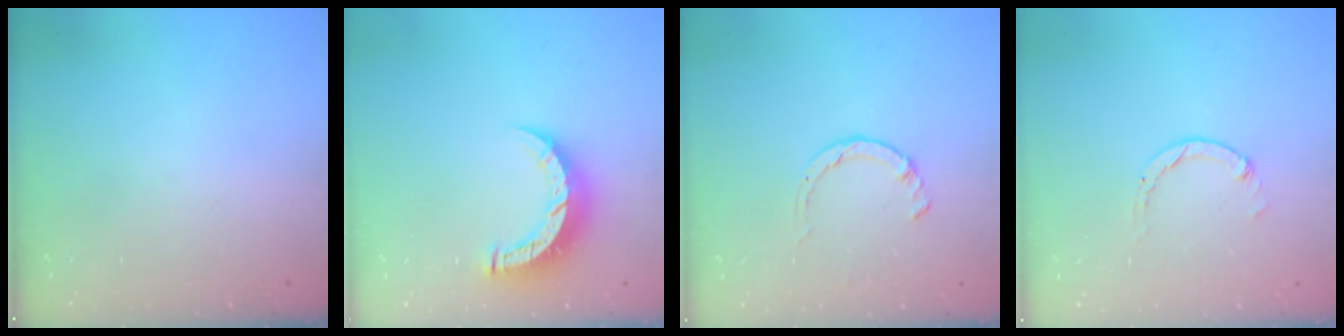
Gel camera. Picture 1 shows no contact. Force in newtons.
{"total": 10.2, "press": 10.1, "slide": 1.0}
{"total": 1.4, "press": 1.4, "slide": 0.3}
{"total": 1.3, "press": 1.2, "slide": 0.2}